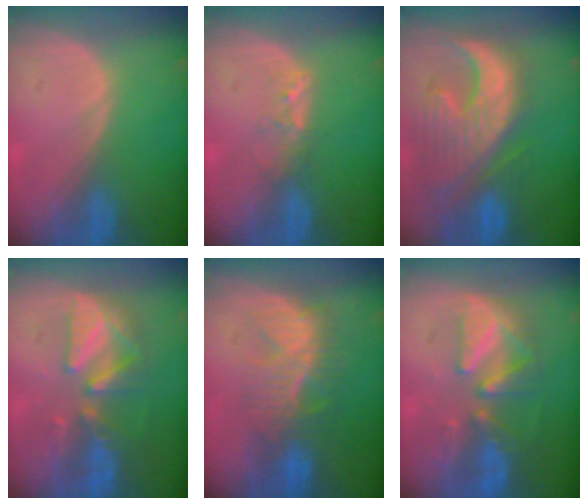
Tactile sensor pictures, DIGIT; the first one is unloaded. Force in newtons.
{"total": 2.0, "press": 1.9, "slide": 0.4}
{"total": 12.8, "press": 11.2, "slide": 6.2}
{"total": 7.9, "press": 7.8, "slide": 1.4}
{"total": 8.0, "press": 7.9, "slide": 1.2}
{"total": 8.3, "press": 8.1, "slide": 2.0}